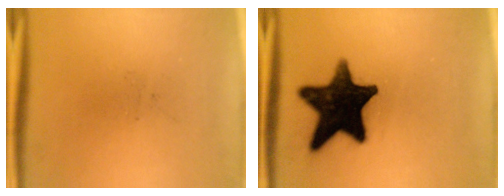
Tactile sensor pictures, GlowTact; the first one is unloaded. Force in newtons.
{"total": 16.2}